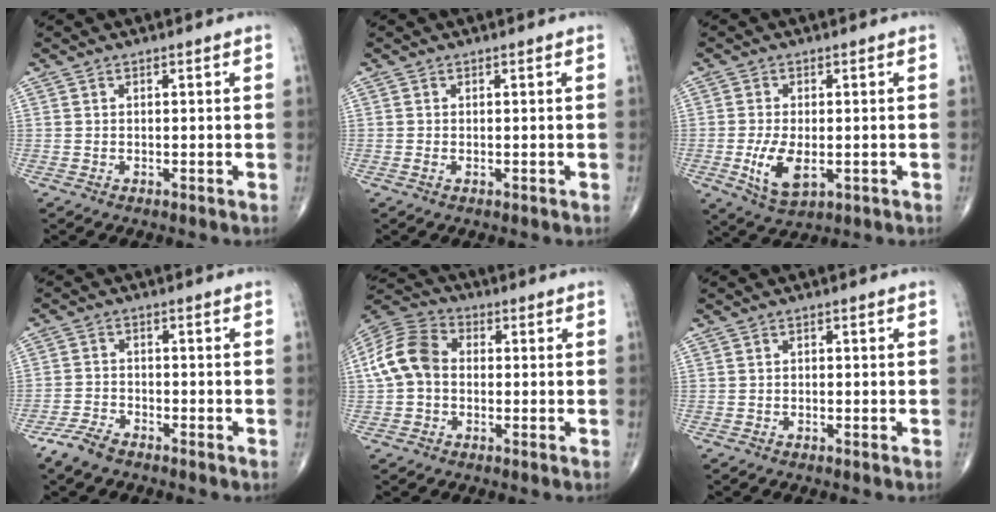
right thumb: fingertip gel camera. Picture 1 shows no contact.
{"total": 0.0}
{"total": 7.3, "force": [-1.5, 3.7, 6.1], "torque": [-0.115, -0.011, -0.019]}
{"total": 4.5, "force": [-3.6, 1.7, 2.1], "torque": [-0.049, 0.008, -0.072]}
{"total": 10.8, "force": [0.0, 8.1, 7.1], "torque": [-0.137, 0.034, -0.012]}
{"total": 0.5, "force": [-0.1, 0.4, 0.3], "torque": [0.001, 0.002, -0.007]}